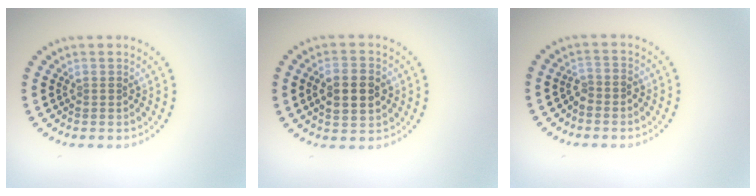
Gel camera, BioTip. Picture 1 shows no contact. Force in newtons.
{"total": 4.4, "press": 4.4, "slide": 0.3}
{"total": 1.4, "press": 1.1, "slide": 0.9}